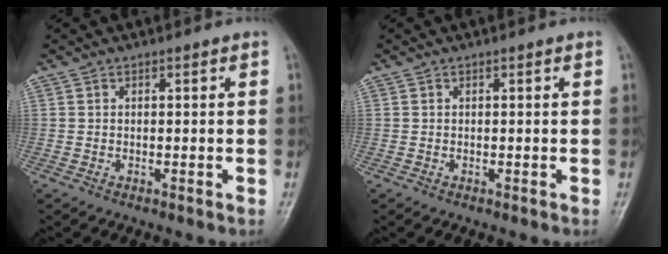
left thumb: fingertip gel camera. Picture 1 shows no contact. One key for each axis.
{"total": 0.0}